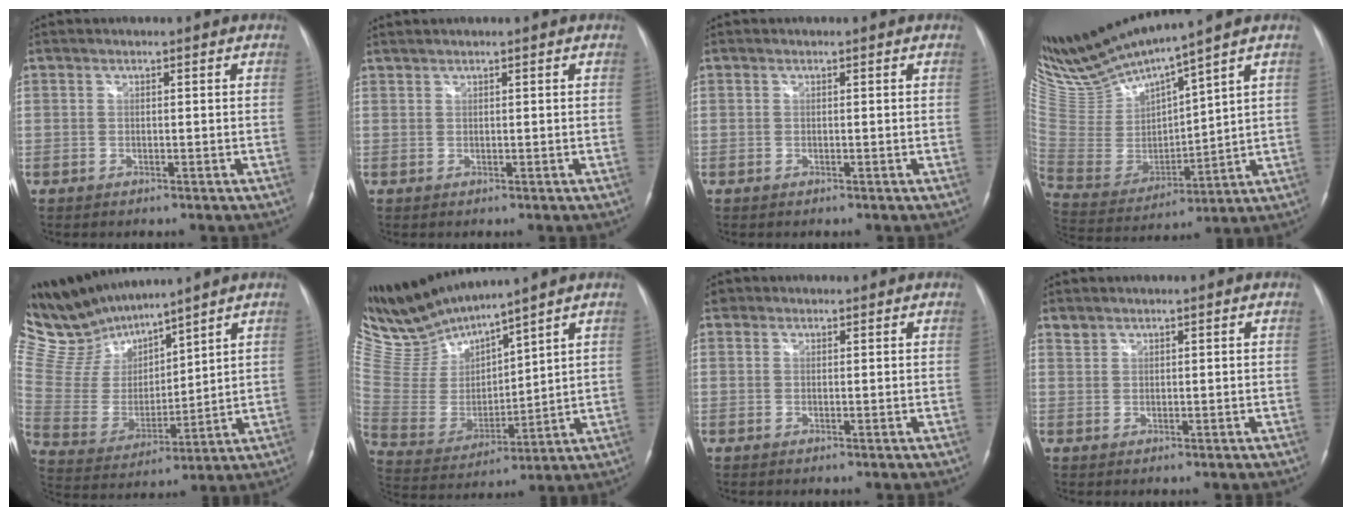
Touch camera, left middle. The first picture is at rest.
{"total": 1.0, "force": [0.9, -0.1, 0.3], "torque": [-0.009, 0.011, 0.024]}
{"total": 0.0}
{"total": 14.3, "force": [13.3, -0.5, 5.2], "torque": [-0.118, -0.017, 0.277]}
{"total": 13.8, "force": [13.1, 2.3, 3.4], "torque": [-0.092, 0.008, 0.276]}
{"total": 11.1, "force": [10.9, -0.2, 1.9], "torque": [-0.067, -0.003, 0.240]}
{"total": 1.3, "force": [0.9, 0.9, -0.1], "torque": [0.005, 0.011, 0.012]}
{"total": 1.1, "force": [1.0, 0.4, -0.1], "torque": [0.001, 0.006, 0.021]}